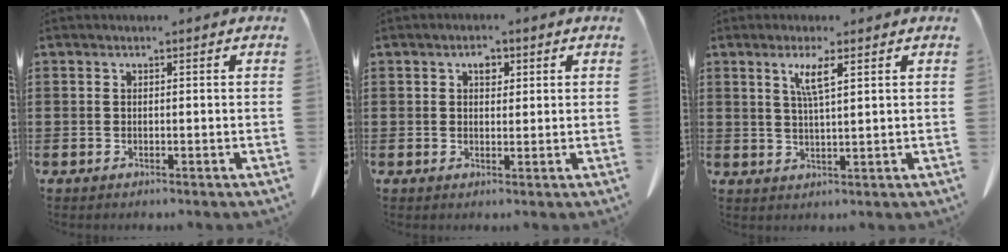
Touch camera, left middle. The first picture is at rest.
{"total": 2.2, "force": [1.0, 1.3, 1.4], "torque": [-0.017, 0.000, 0.014]}
{"total": 4.0, "force": [1.9, 0.4, 3.5], "torque": [-0.074, 0.002, 0.031]}